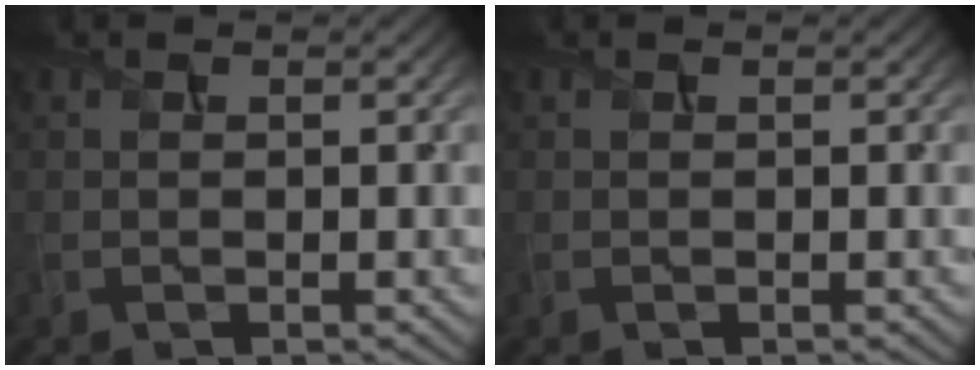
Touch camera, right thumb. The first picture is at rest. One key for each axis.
{"total": 0.0}